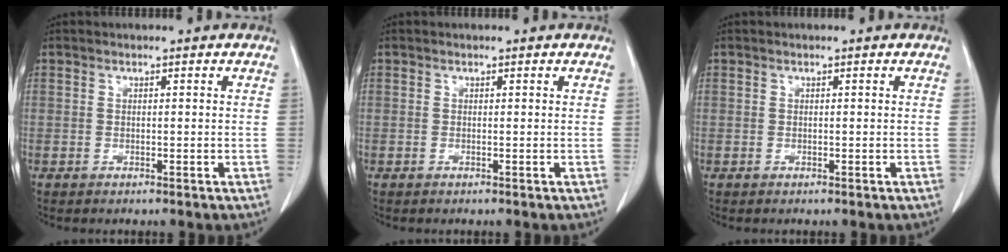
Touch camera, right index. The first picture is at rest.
{"total": 0.0}
{"total": 0.0}